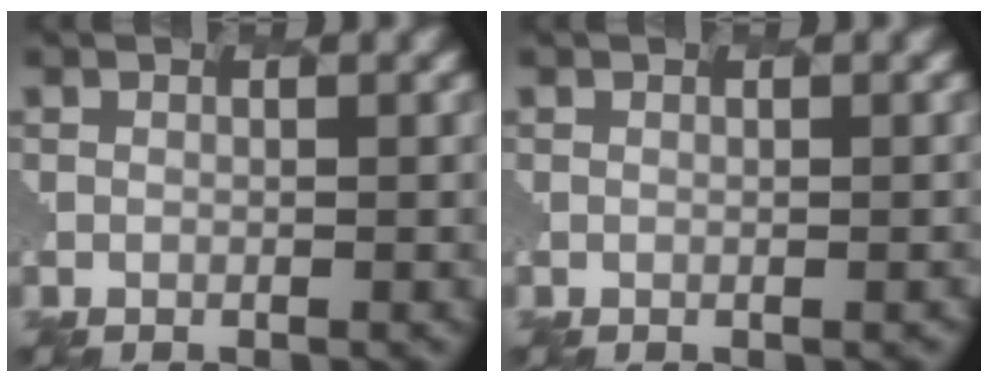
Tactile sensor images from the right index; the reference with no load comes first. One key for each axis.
{"total": 1.0, "fx": -0.2, "fy": 0.5, "fz": 0.9, "tx": -0.003, "ty": 0.002, "tz": 0.000}